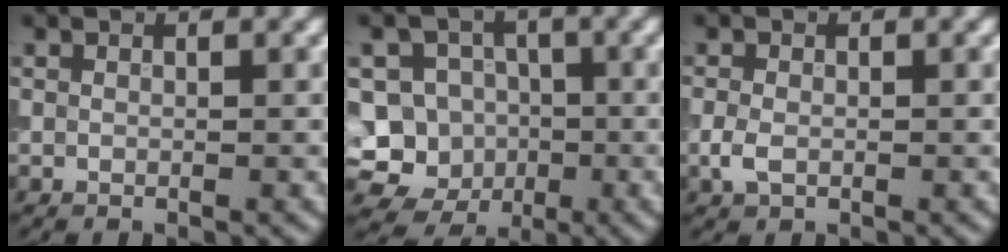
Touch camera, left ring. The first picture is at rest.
{"total": 10.6, "force": [-3.5, 9.8, 2.3], "torque": [-0.038, 0.003, -0.077]}
{"total": 1.7, "force": [-0.5, 1.2, 1.2], "torque": [-0.028, 0.000, -0.011]}